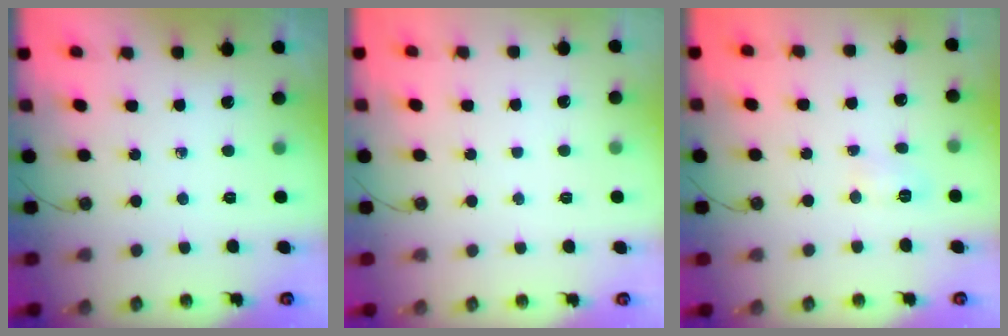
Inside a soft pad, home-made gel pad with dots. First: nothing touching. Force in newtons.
{"total": 1.2, "press": 1.2, "slide": 0.0}
{"total": 4.2, "press": 4.2, "slide": 0.6}